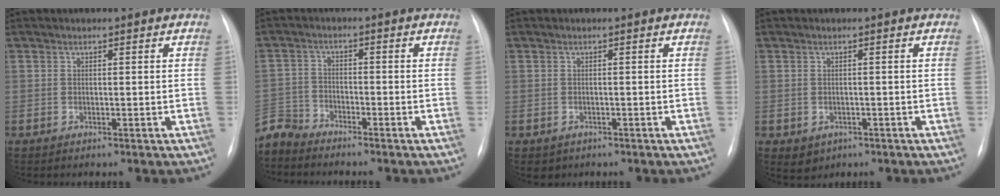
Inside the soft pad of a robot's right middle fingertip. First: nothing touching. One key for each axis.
{"total": 5.0, "fx": -4.9, "fy": 0.7, "fz": -0.5, "tx": 0.008, "ty": -0.007, "tz": -0.099}
{"total": 1.6, "fx": -0.8, "fy": 1.3, "fz": 0.2, "tx": -0.004, "ty": 0.002, "tz": -0.004}
{"total": 2.7, "fx": -1.1, "fy": 2.3, "fz": 0.9, "tx": -0.011, "ty": 0.001, "tz": -0.002}